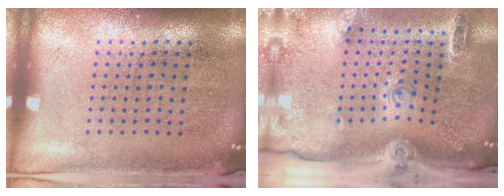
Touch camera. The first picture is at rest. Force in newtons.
{"total": 2.8, "press": 2.1, "slide": 1.9}